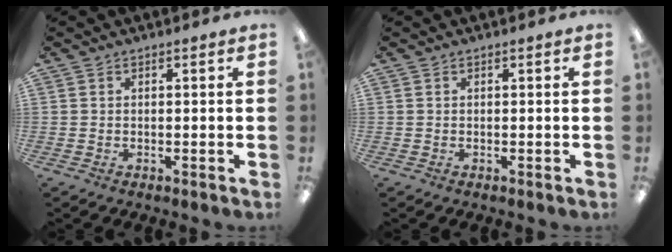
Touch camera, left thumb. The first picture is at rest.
{"total": 0.0}